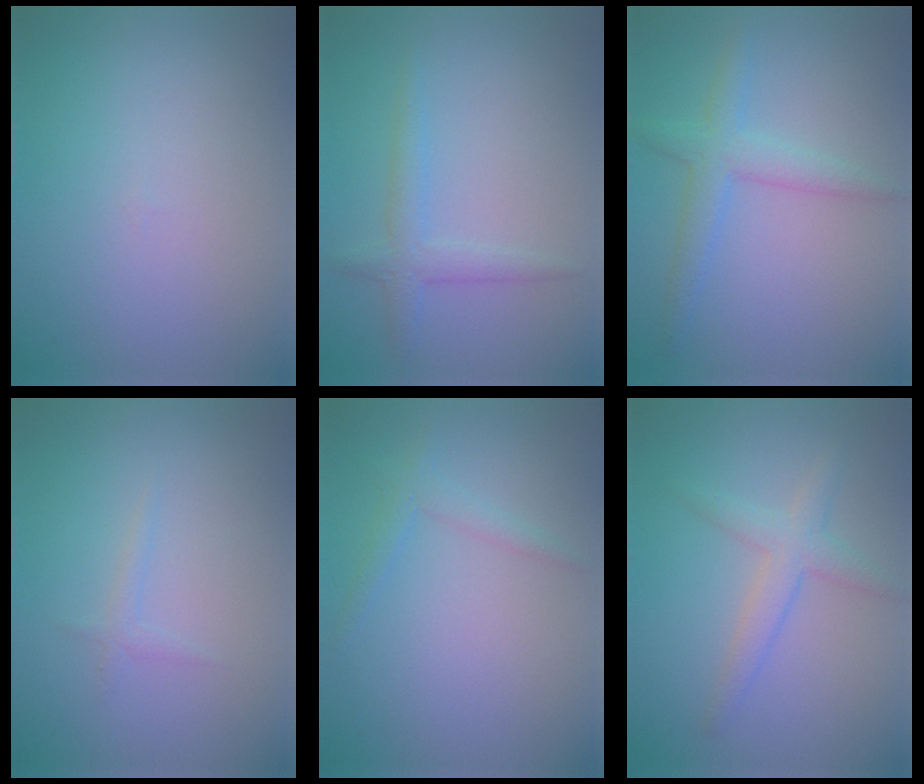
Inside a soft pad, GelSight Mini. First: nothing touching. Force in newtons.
{"total": 2.1, "press": 2.1, "slide": 0.1}
{"total": 3.0, "press": 3.0, "slide": 0.2}
{"total": 0.8, "press": 0.8, "slide": 0.1}
{"total": 1.5, "press": 1.5, "slide": 0.1}
{"total": 2.6, "press": 2.6, "slide": 0.2}